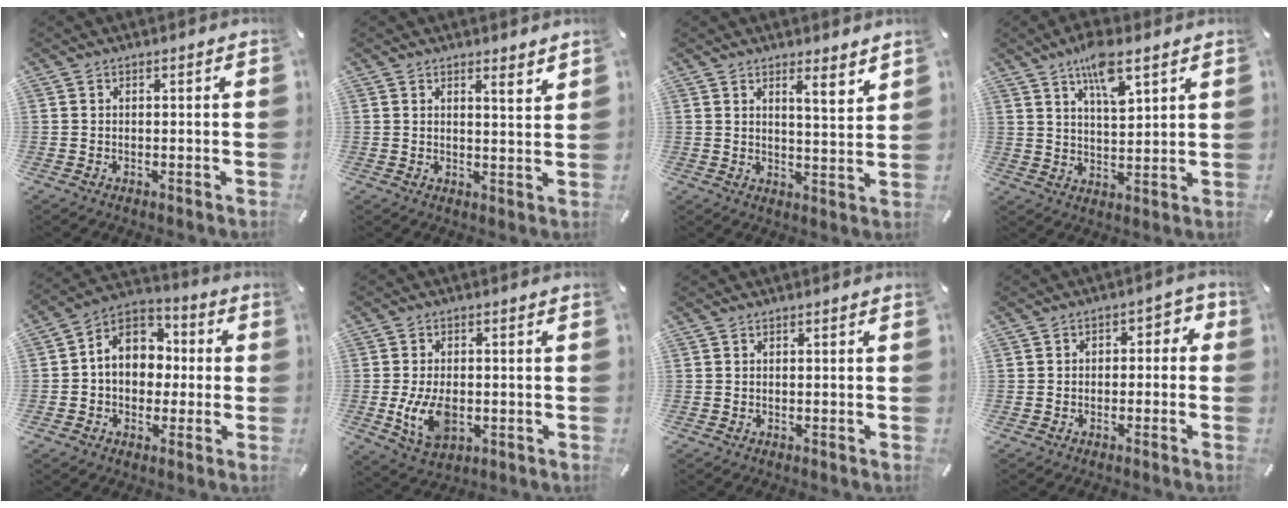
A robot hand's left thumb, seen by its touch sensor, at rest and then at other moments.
{"total": 2.8, "force": [2.6, 0.2, 1.0], "torque": [-0.018, -0.019, 0.045]}
{"total": 4.9, "force": [3.9, 0.6, 2.9], "torque": [-0.044, -0.032, 0.061]}
{"total": 9.1, "force": [5.9, 2.9, 6.2], "torque": [-0.104, -0.026, 0.101]}
{"total": 10.3, "force": [0.3, 9.1, 5.0], "torque": [-0.108, 0.007, 0.002]}
{"total": 8.7, "force": [-1.6, 5.6, 6.5], "torque": [-0.152, -0.002, -0.027]}
{"total": 0.0}
{"total": 3.7, "force": [-1.9, 2.6, 1.8], "torque": [-0.027, 0.018, -0.041]}